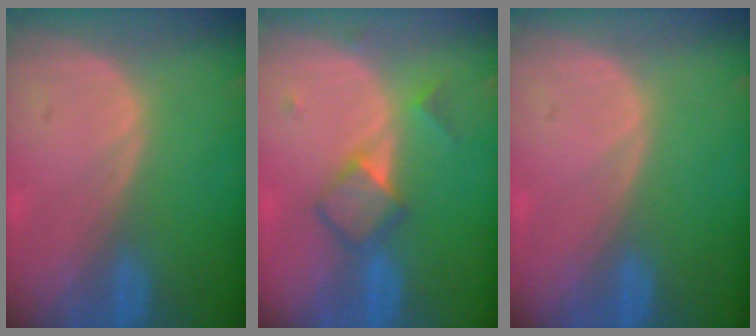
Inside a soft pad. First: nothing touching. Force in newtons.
{"total": 4.9, "press": 4.7, "slide": 1.3}
{"total": 0.0}